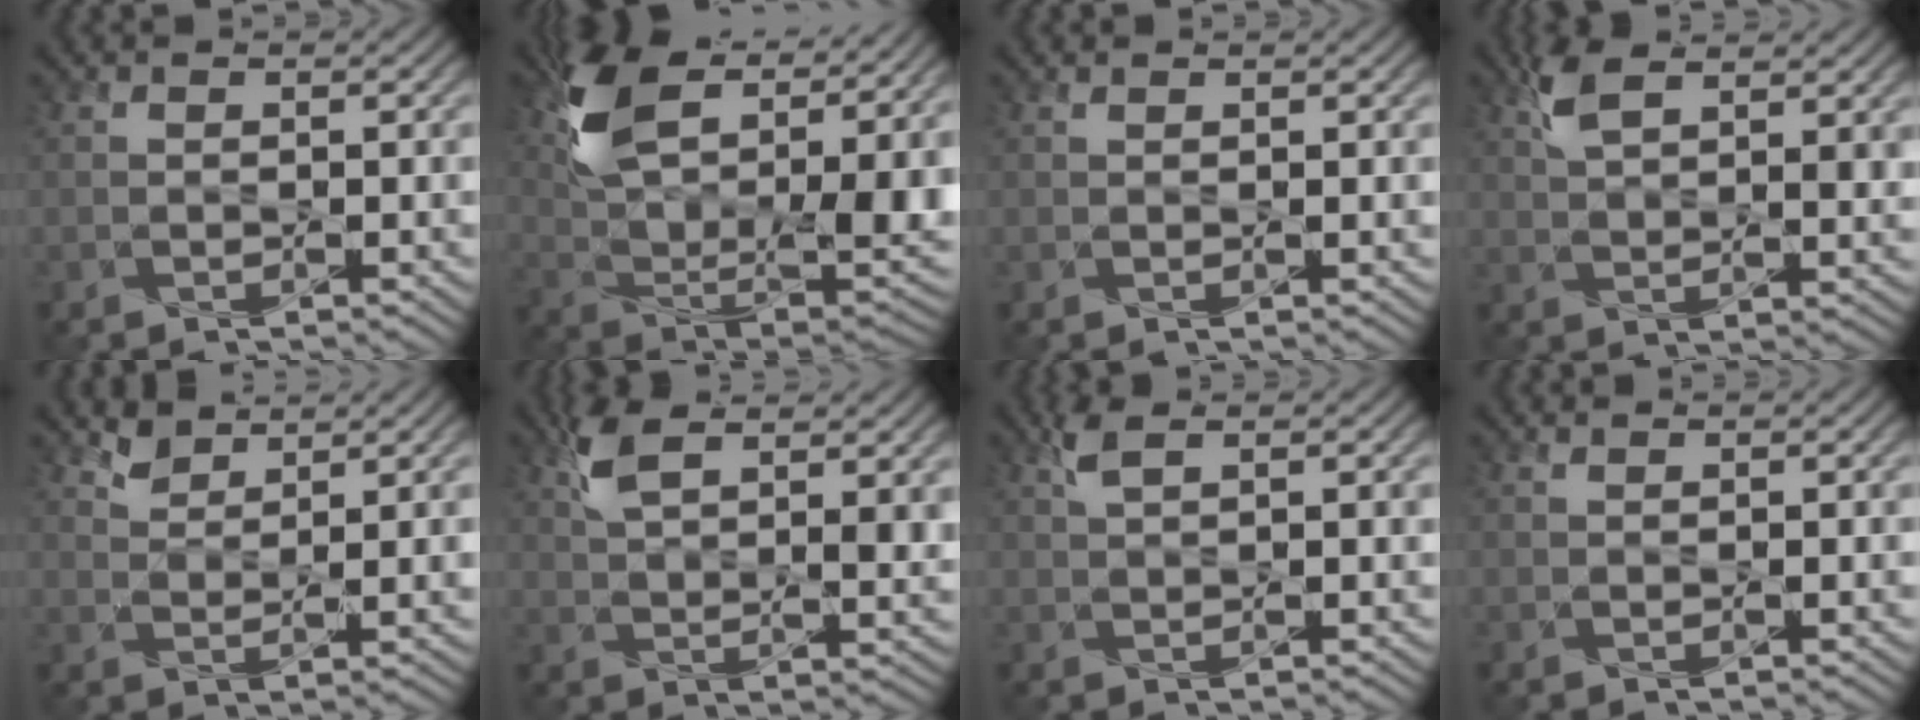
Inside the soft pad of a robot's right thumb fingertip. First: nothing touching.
{"total": 16.8, "force": [8.1, 8.1, 12.3], "torque": [-0.248, -0.001, 0.160]}
{"total": 0.6, "force": [0.5, 0.0, 0.3], "torque": [-0.006, 0.003, 0.009]}
{"total": 6.8, "force": [3.6, 2.3, 5.3], "torque": [-0.109, 0.005, 0.071]}
{"total": 3.4, "force": [2.8, 1.0, 1.7], "torque": [-0.038, -0.007, 0.062]}
{"total": 9.2, "force": [4.6, 3.5, 7.1], "torque": [-0.147, 0.003, 0.091]}
{"total": 2.9, "force": [1.8, 0.7, 2.2], "torque": [-0.051, 0.006, 0.037]}
{"total": 0.9, "force": [0.8, 0.0, 0.4], "torque": [-0.009, 0.002, 0.014]}